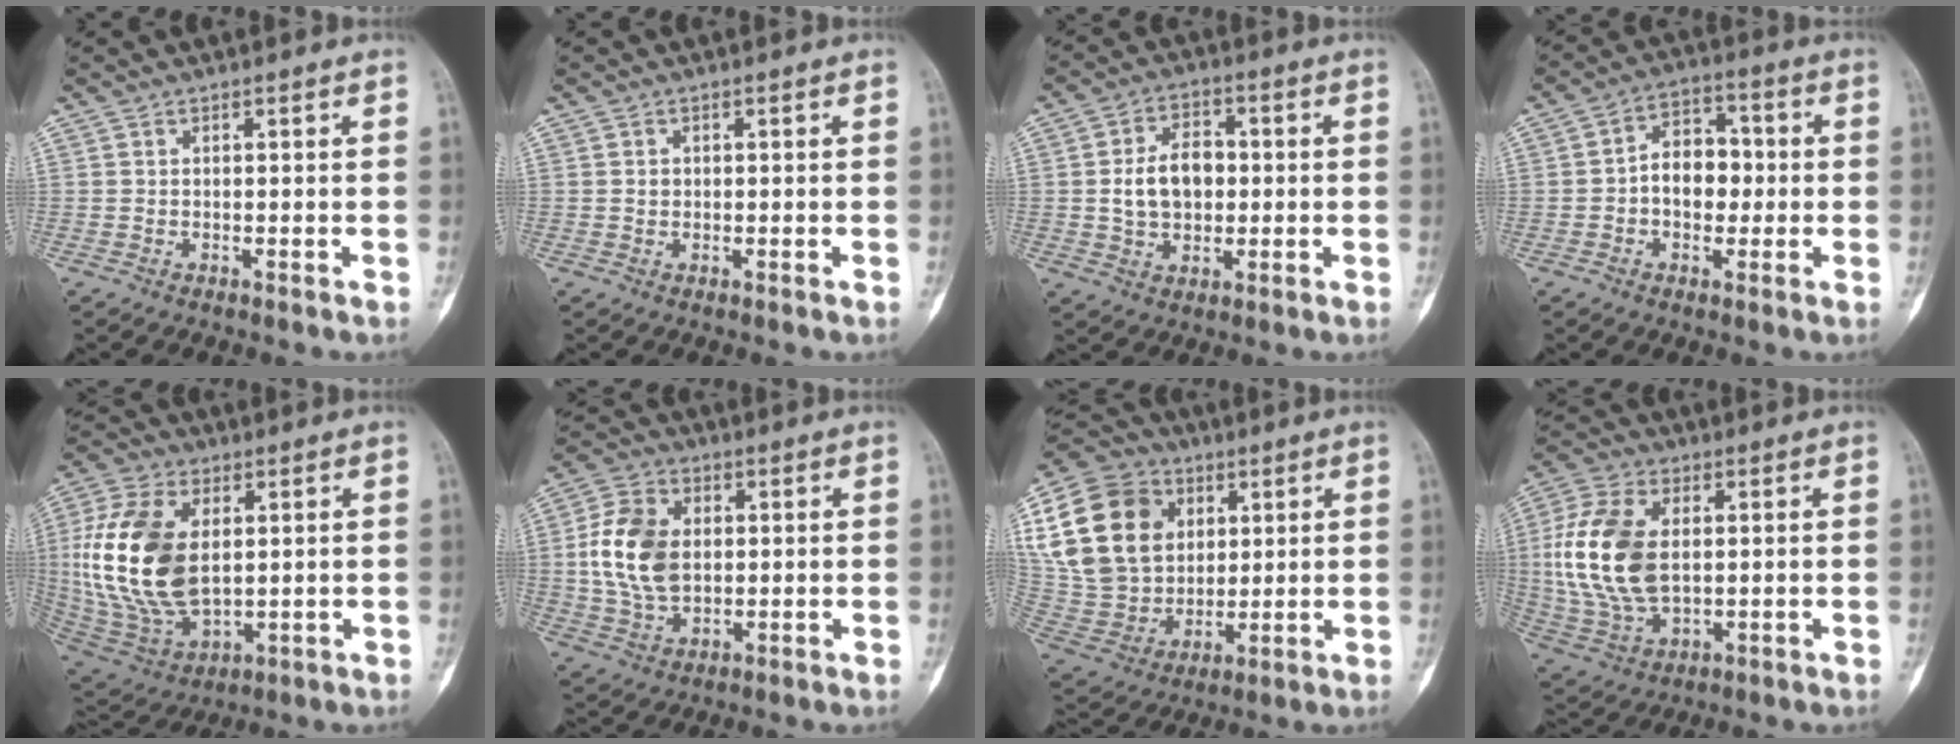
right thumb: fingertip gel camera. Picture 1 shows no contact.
{"total": 1.0, "force": [0.1, 0.9, 0.4], "torque": [-0.004, 0.003, 0.002]}
{"total": 9.3, "force": [0.2, 6.5, 6.7], "torque": [-0.094, 0.013, 0.003]}
{"total": 8.7, "force": [-0.5, 6.2, 6.2], "torque": [-0.062, 0.026, -0.019]}
{"total": 21.1, "force": [2.3, 12.5, 16.8], "torque": [-0.343, -0.012, 0.052]}
{"total": 12.6, "force": [1.1, 8.5, 9.2], "torque": [-0.169, 0.004, 0.022]}
{"total": 23.5, "force": [6.5, 18.1, 13.5], "torque": [-0.261, 0.012, 0.131]}
{"total": 16.9, "force": [1.5, 10.2, 13.4], "torque": [-0.279, -0.003, 0.034]}